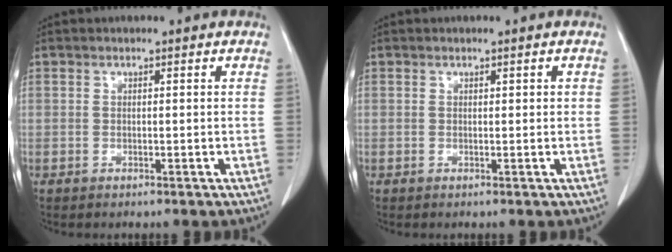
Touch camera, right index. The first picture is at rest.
{"total": 0.6, "force": [0.2, 0.2, 0.5], "torque": [-0.008, 0.003, 0.003]}